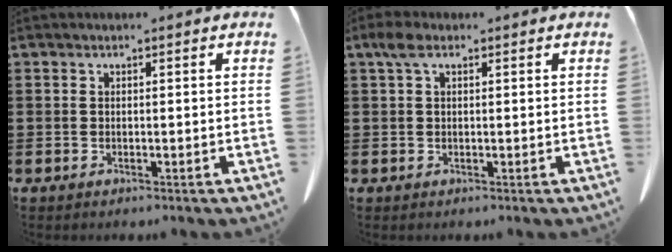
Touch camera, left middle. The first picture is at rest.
{"total": 2.4, "force": [0.8, 1.3, 1.8], "torque": [-0.042, 0.007, 0.014]}